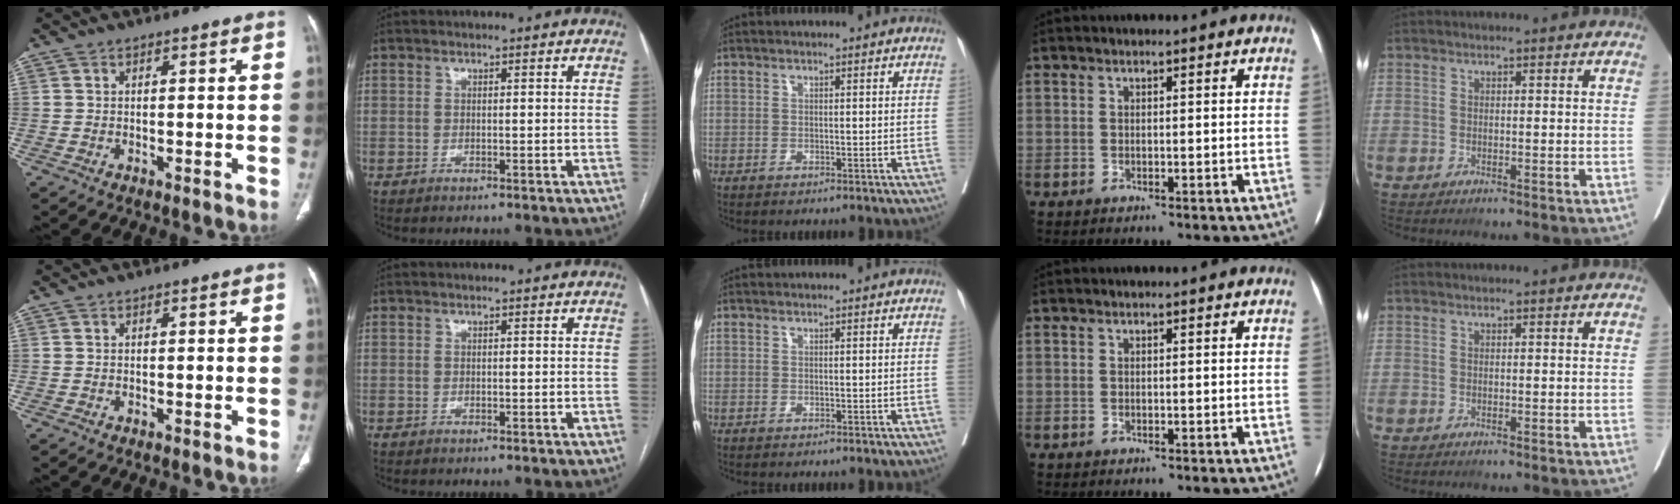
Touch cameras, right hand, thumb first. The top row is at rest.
{}